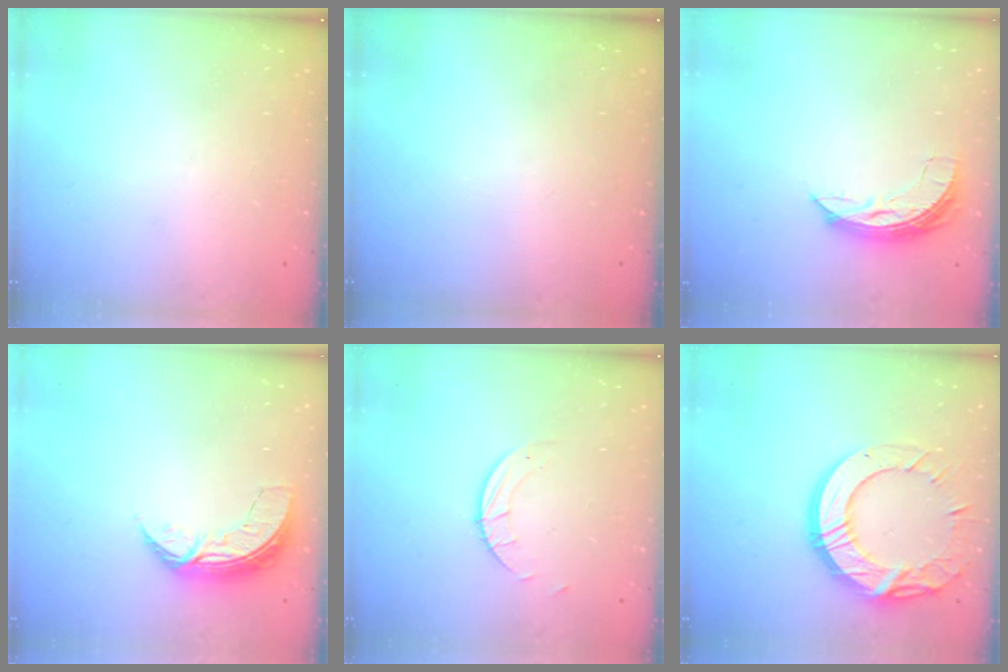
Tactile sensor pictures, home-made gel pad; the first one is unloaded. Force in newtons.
{"total": 0.0}
{"total": 6.8, "press": 6.8, "slide": 0.4}
{"total": 7.3, "press": 7.3, "slide": 0.4}
{"total": 1.9, "press": 1.9, "slide": 0.1}
{"total": 18.4, "press": 18.3, "slide": 1.1}